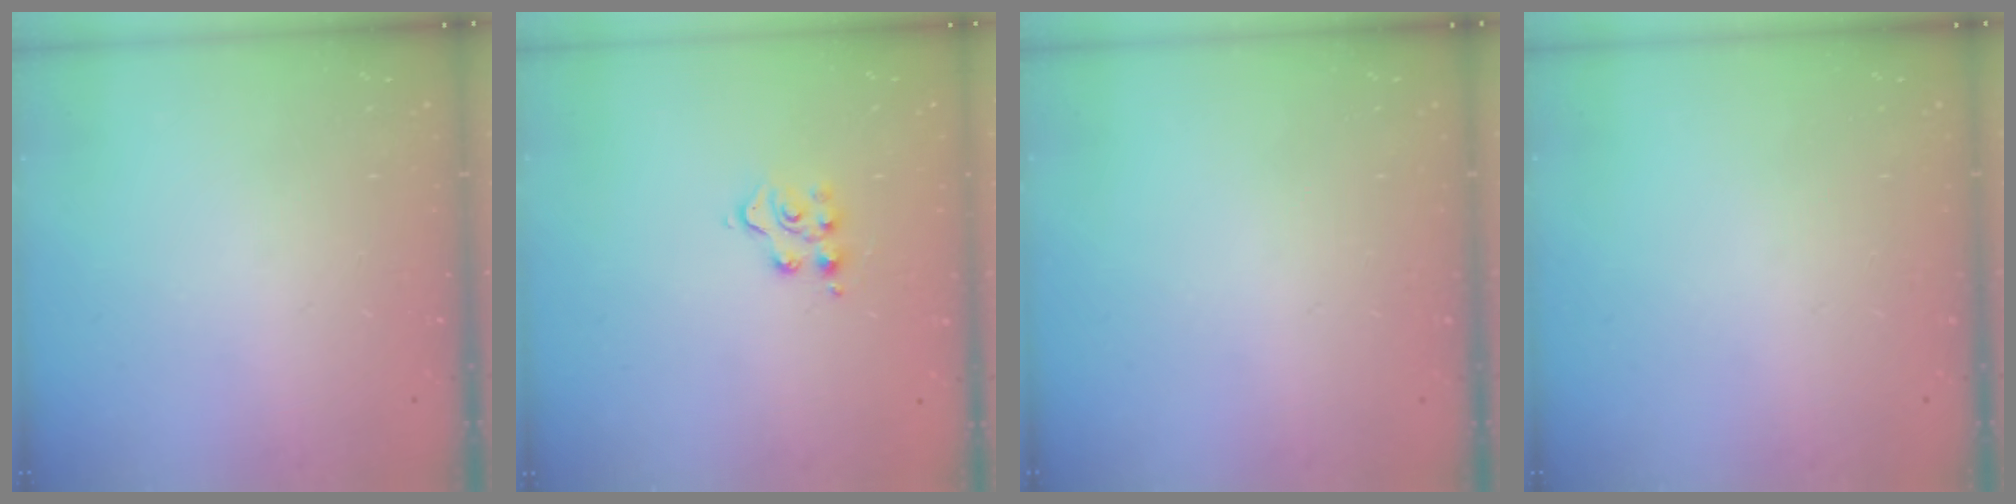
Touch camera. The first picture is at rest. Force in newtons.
{"total": 6.7, "press": 6.7, "slide": 0.2}
{"total": 0.0}
{"total": 0.0}